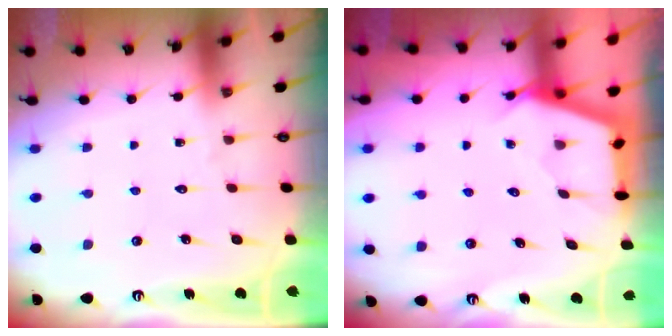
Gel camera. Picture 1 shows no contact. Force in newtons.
{"total": 2.9, "press": 2.8, "slide": 0.4}